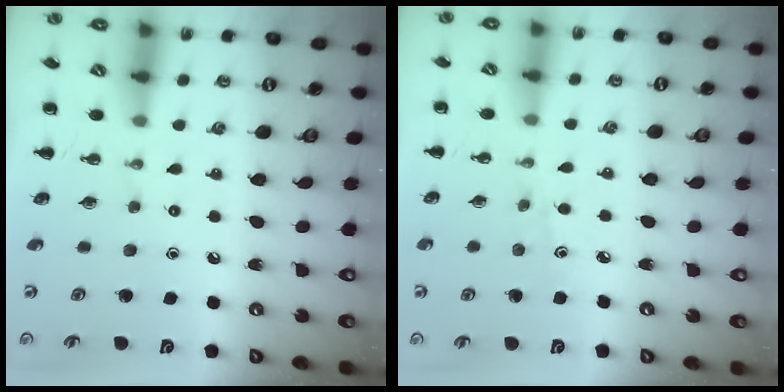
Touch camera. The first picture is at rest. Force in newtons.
{"total": 2.8, "press": 2.6, "slide": 0.9}